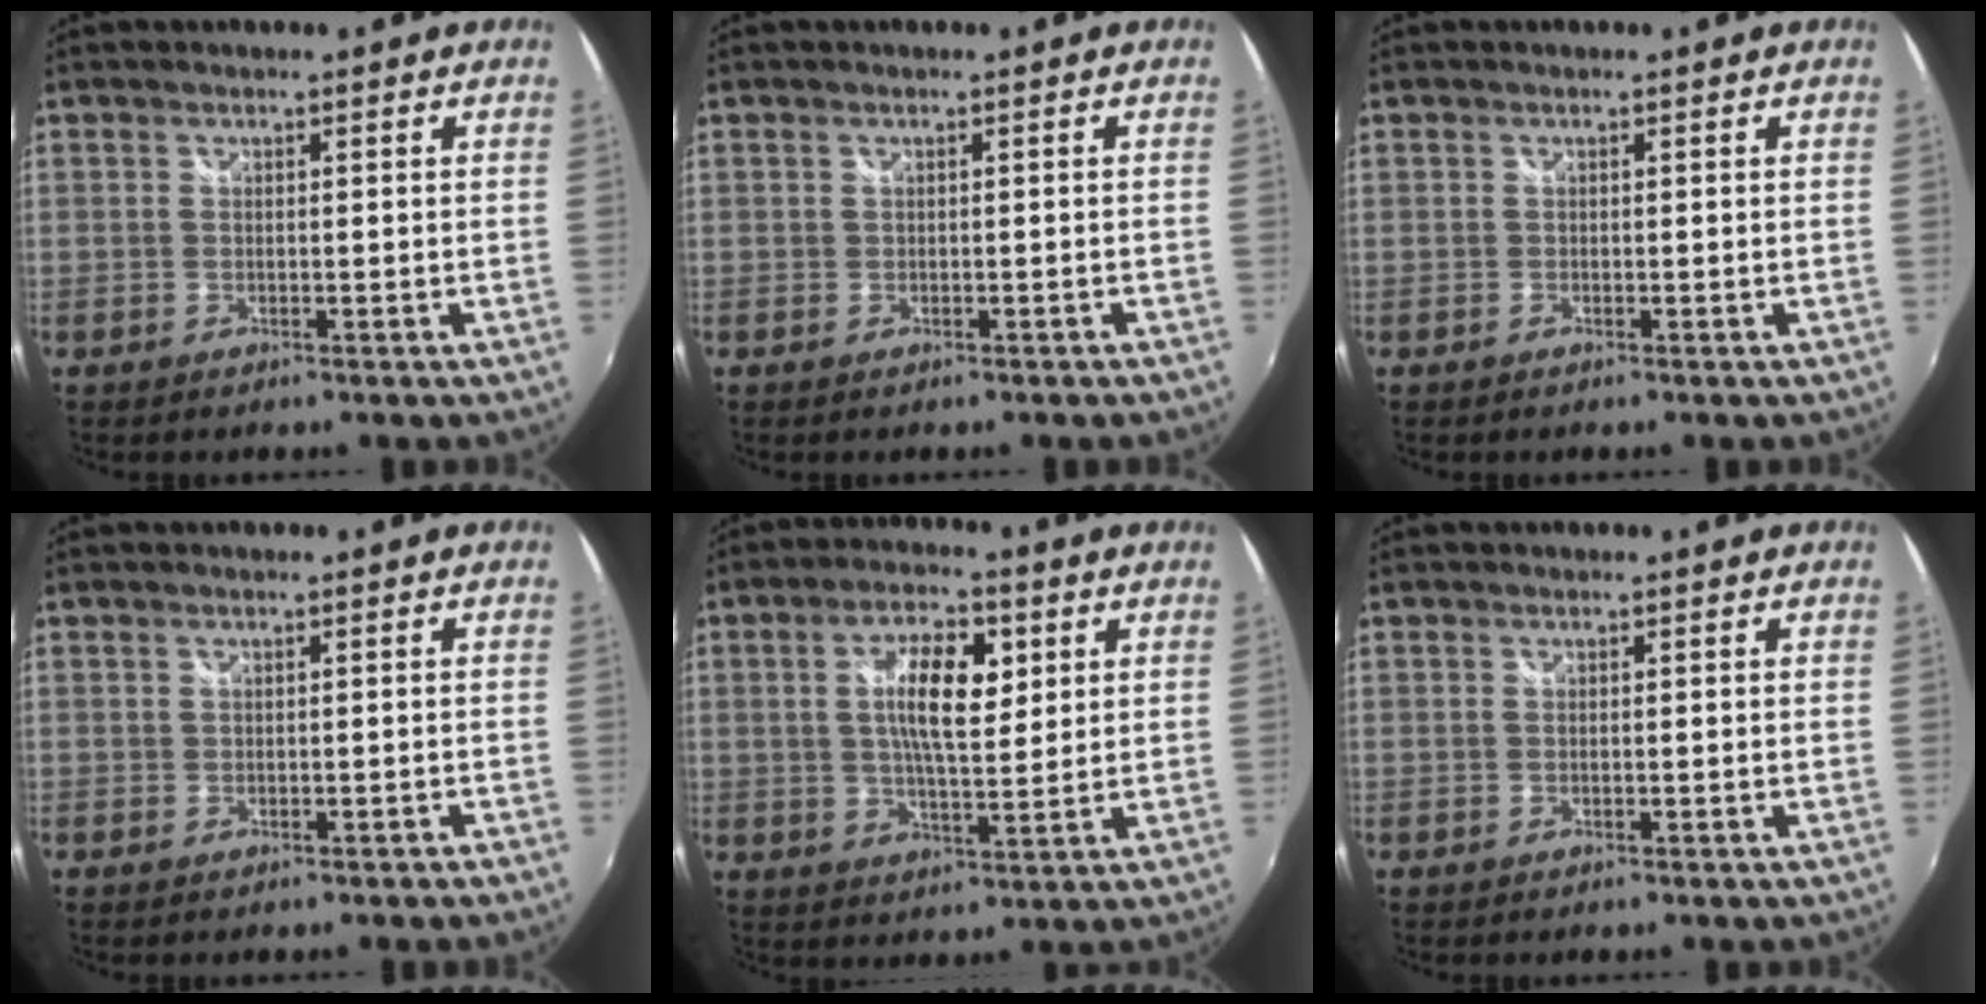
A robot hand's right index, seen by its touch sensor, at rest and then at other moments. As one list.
[{"total": 0.7, "force": [-0.5, 0.4, 0.3], "torque": [-0.008, 0.002, 0.000]}, {"total": 0.0}, {"total": 1.1, "force": [-0.7, 0.6, 0.5], "torque": [-0.010, 0.002, -0.003]}, {"total": 9.7, "force": [2.5, 3.5, 8.7], "torque": [-0.157, 0.012, 0.045]}, {"total": 0.0}]